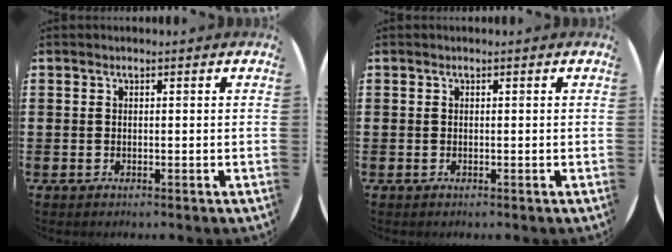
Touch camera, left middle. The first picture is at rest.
{"total": 0.0}